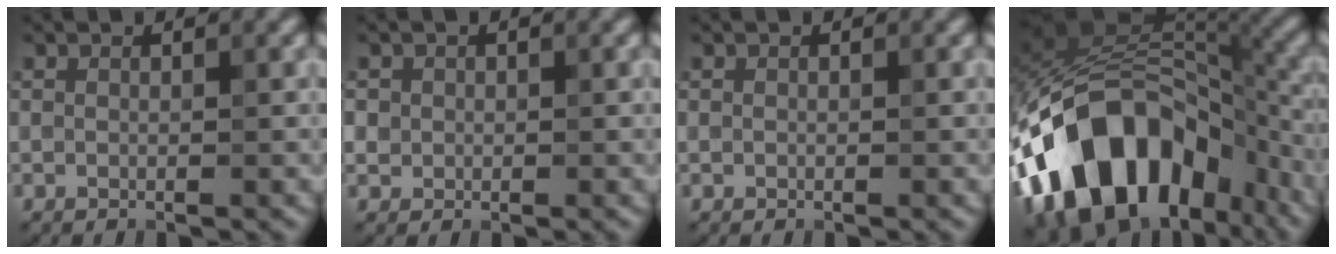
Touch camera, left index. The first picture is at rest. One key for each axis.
{"total": 1.2, "fx": 0.1, "fy": 1.2, "fz": 0.1, "tx": 0.011, "ty": -0.004, "tz": 0.004}
{"total": 0.0}
{"total": 15.9, "fx": -7.4, "fy": 9.9, "fz": 10.0, "tx": -0.168, "ty": 0.014, "tz": -0.137}